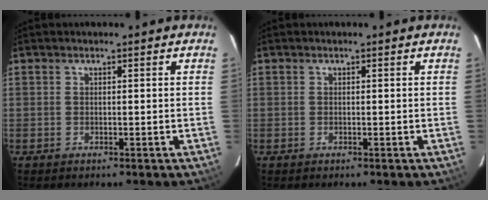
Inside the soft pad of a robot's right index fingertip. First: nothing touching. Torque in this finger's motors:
{"motor_torque": [-0.06, -0.04, -0.02, 0.01]}